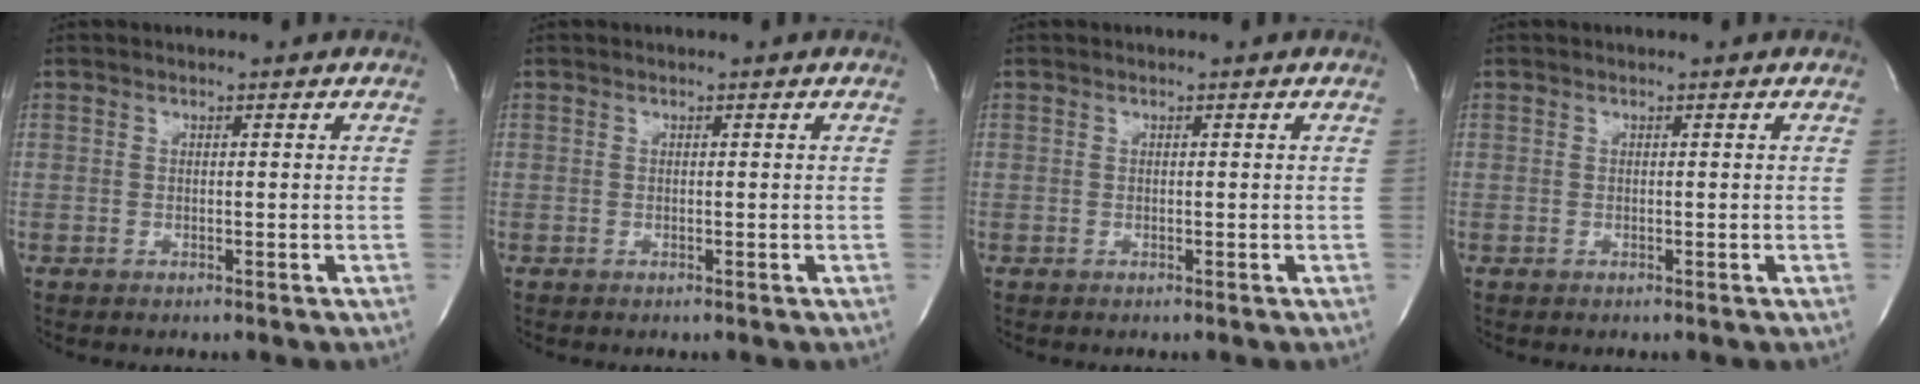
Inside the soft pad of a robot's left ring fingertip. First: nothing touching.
{"total": 0.0}
{"total": 0.0}
{"total": 0.0}